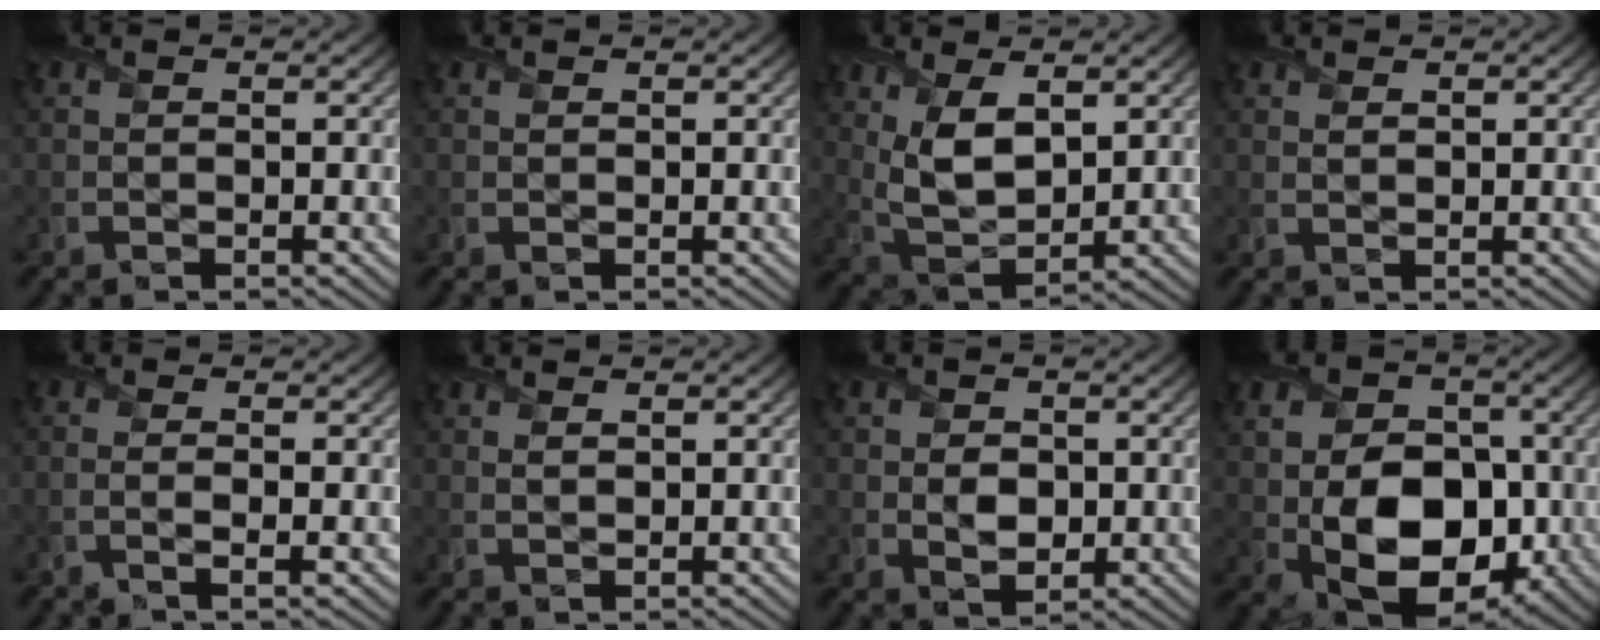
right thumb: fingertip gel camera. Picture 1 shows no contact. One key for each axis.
{"total": 0.0}
{"total": 8.0, "fx": 2.6, "fy": 4.3, "fz": 6.2, "tx": -0.144, "ty": -0.005, "tz": 0.054}
{"total": 0.7, "fx": 0.6, "fy": 0.2, "fz": 0.2, "tx": -0.008, "ty": -0.001, "tz": 0.015}
{"total": 1.9, "fx": -0.5, "fy": 0.4, "fz": 1.8, "tx": -0.032, "ty": 0.003, "tz": -0.014}
{"total": 0.9, "fx": 0.7, "fy": 0.4, "fz": 0.4, "tx": -0.016, "ty": -0.002, "tz": 0.019}
{"total": 3.6, "fx": 0.1, "fy": 2.8, "fz": 2.2, "tx": -0.046, "ty": -0.006, "tz": -0.003}
{"total": 14.7, "fx": -2.1, "fy": 10.3, "fz": 10.2, "tx": -0.166, "ty": -0.019, "tz": -0.035}